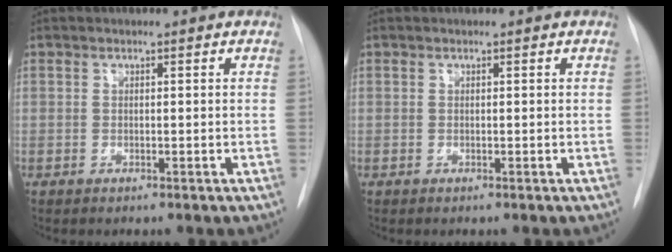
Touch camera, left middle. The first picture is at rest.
{"total": 0.0}